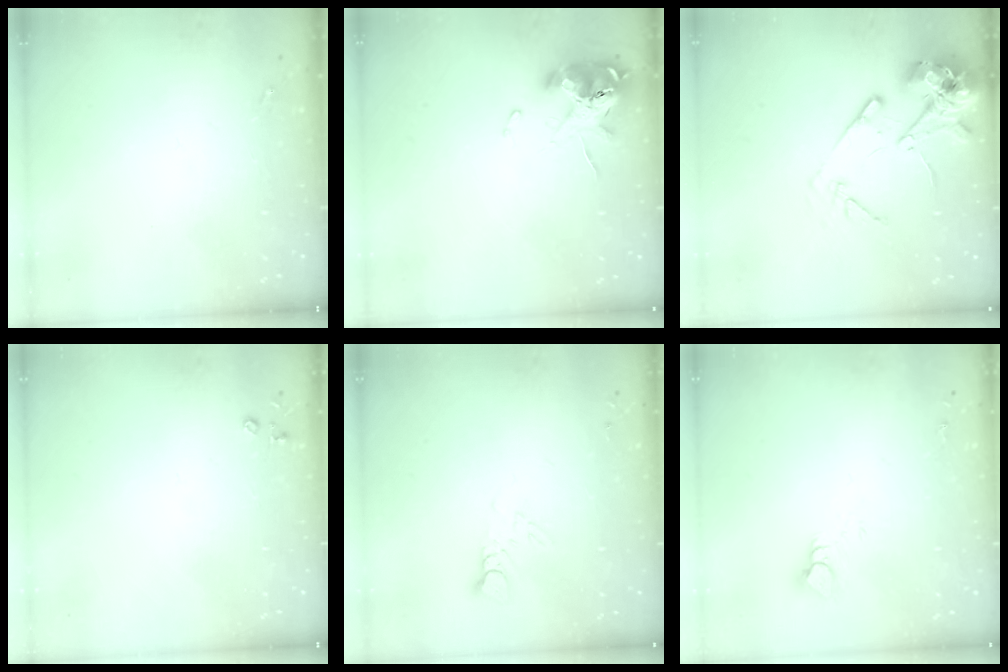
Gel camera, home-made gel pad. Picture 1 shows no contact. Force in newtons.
{"total": 11.4, "press": 11.3, "slide": 1.8}
{"total": 14.9, "press": 14.7, "slide": 2.3}
{"total": 2.8, "press": 2.8, "slide": 0.3}
{"total": 3.2, "press": 3.2, "slide": 0.3}
{"total": 4.5, "press": 4.5, "slide": 0.2}